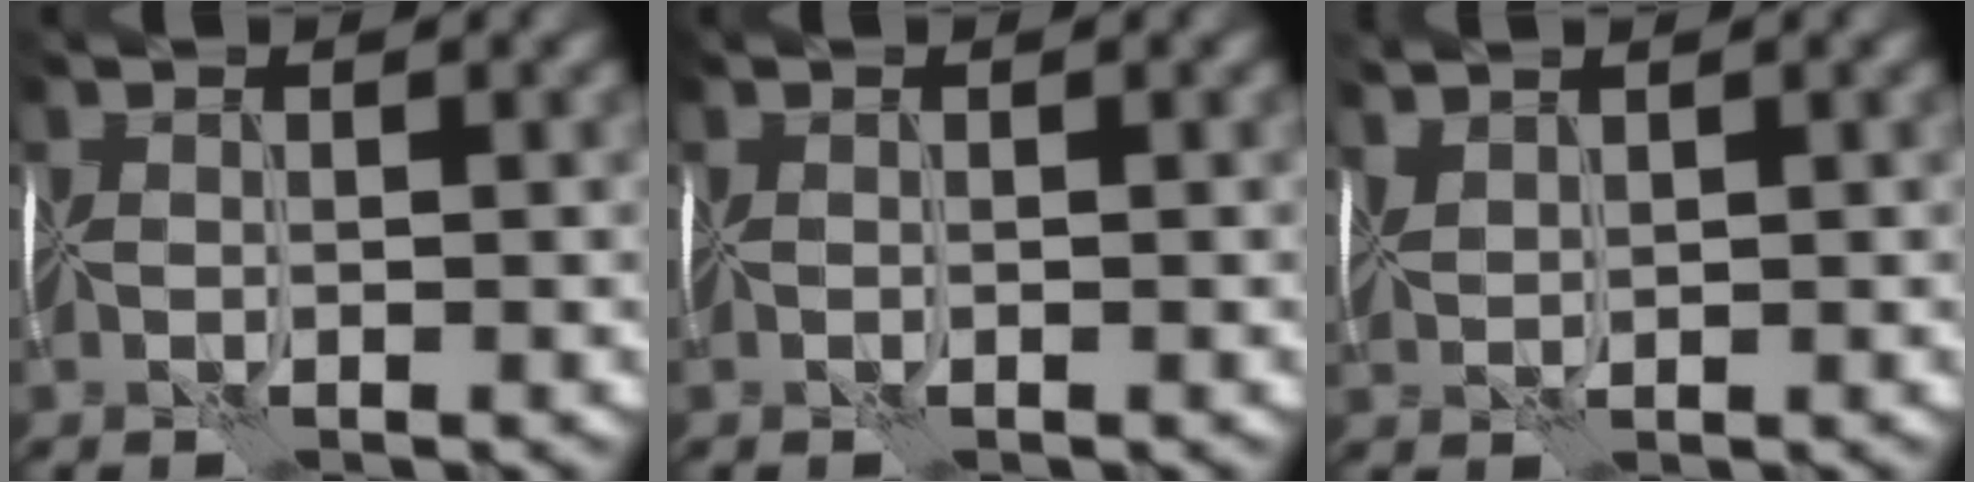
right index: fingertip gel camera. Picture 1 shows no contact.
{"total": 0.0}
{"total": 2.3, "force": [2.2, 0.6, 0.7], "torque": [-0.017, 0.023, 0.026]}